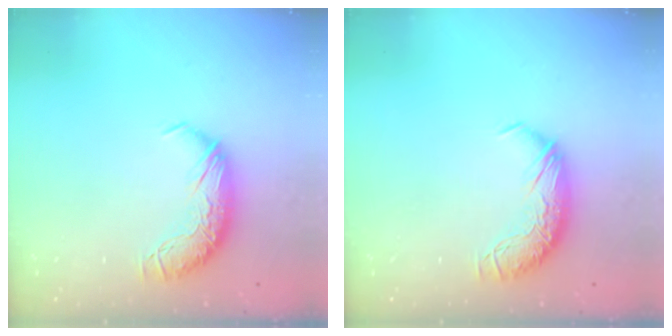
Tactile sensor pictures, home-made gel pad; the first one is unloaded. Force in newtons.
{"total": 0.0}